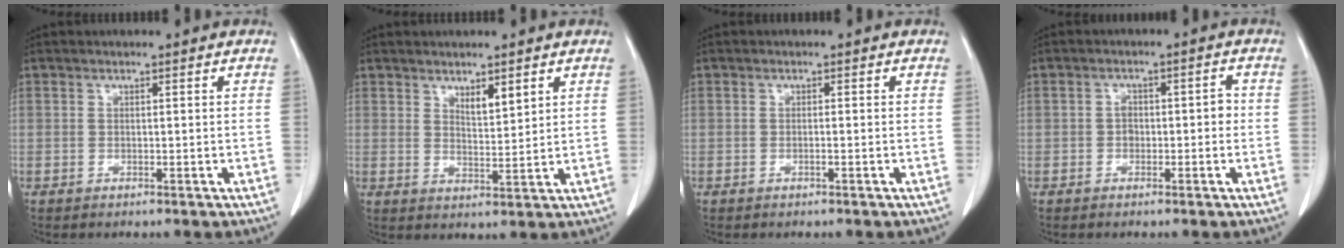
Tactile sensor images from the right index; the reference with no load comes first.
{"total": 3.5, "force": [2.3, 0.8, 2.5], "torque": [-0.045, -0.007, 0.043]}
{"total": 0.6, "force": [-0.2, -0.1, 0.5], "torque": [-0.010, 0.000, -0.003]}
{"total": 2.9, "force": [-0.5, 1.8, 2.2], "torque": [-0.027, 0.015, -0.008]}